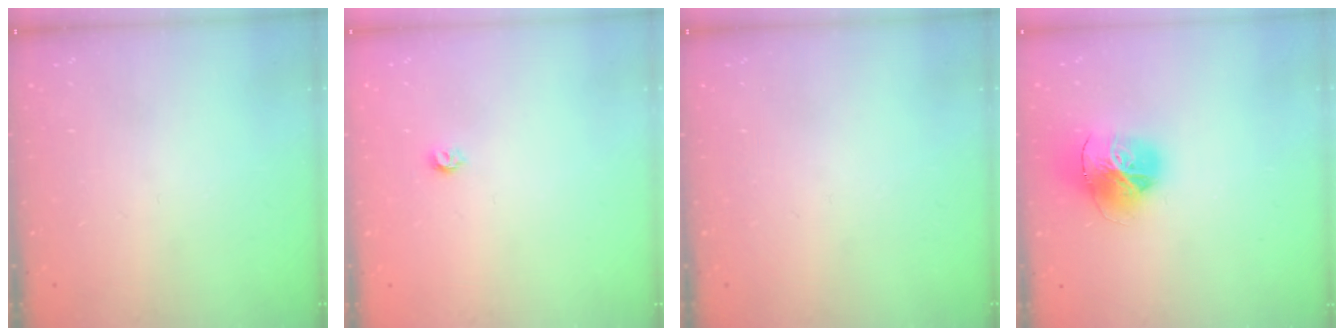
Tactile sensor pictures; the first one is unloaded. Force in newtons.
{"total": 3.5, "press": 3.5, "slide": 0.3}
{"total": 0.0}
{"total": 17.3, "press": 17.2, "slide": 1.8}